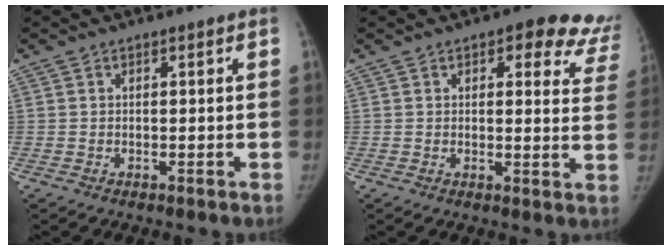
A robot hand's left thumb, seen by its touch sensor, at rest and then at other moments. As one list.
[{"total": 12.8, "force": [9.0, 5.8, 6.9], "torque": [-0.015, -0.033, 0.079]}]